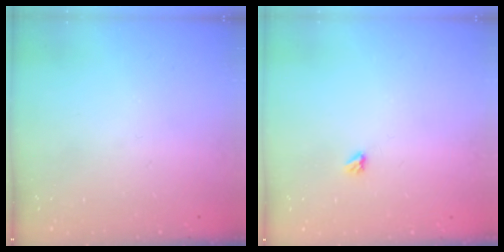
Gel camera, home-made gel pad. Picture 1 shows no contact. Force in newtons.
{"total": 2.9, "press": 2.9, "slide": 0.5}